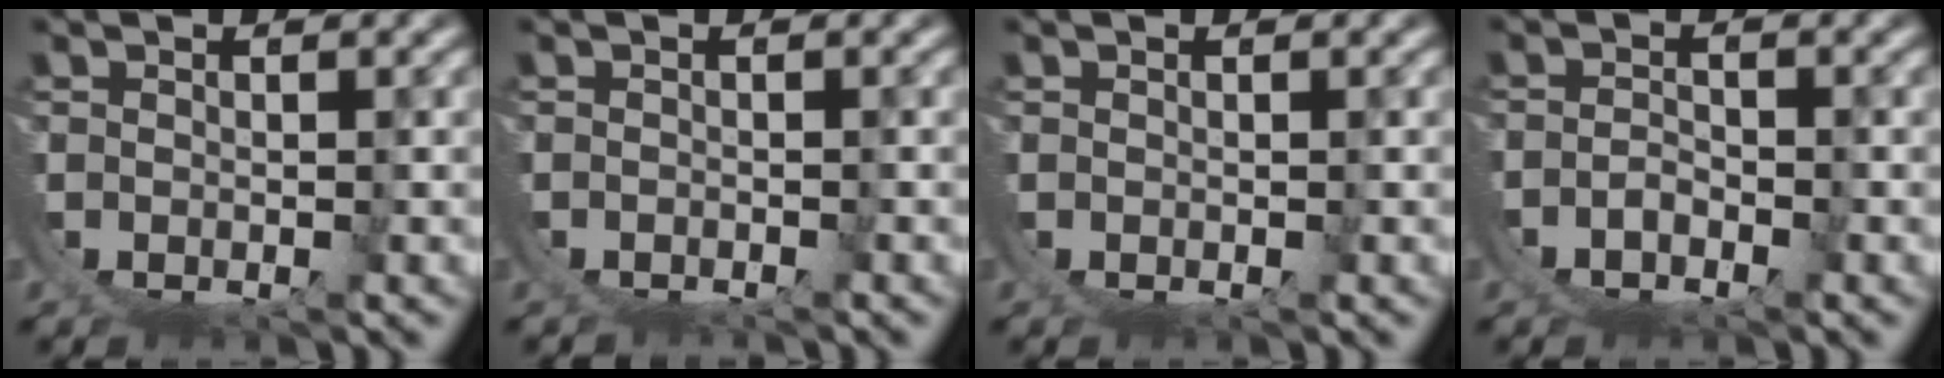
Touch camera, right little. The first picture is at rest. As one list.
[{"total": 0.6, "force": [-0.3, -0.4, -0.3], "torque": [0.001, -0.001, -0.004]}, {"total": 0.0}, {"total": 3.6, "force": [-1.4, 3.0, 1.5], "torque": [-0.043, -0.008, -0.024]}]